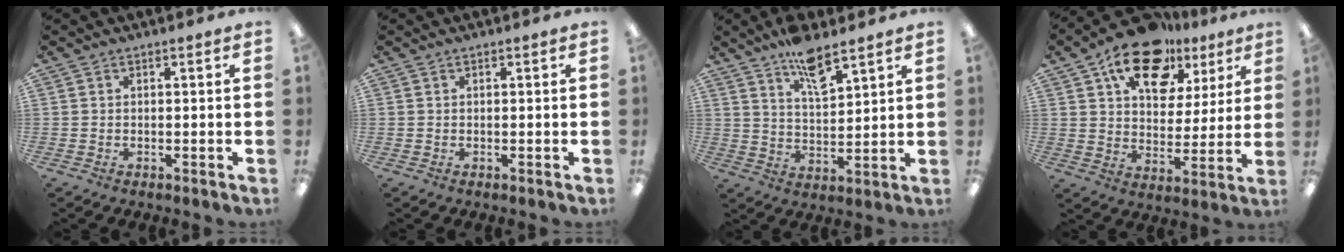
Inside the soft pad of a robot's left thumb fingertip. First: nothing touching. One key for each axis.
{"total": 0.0}
{"total": 9.5, "fx": 7.2, "fy": 3.0, "fz": 5.4, "tx": -0.092, "ty": -0.039, "tz": 0.126}
{"total": 17.5, "fx": 11.4, "fy": 9.9, "fz": 8.8, "tx": -0.140, "ty": -0.057, "tz": 0.201}